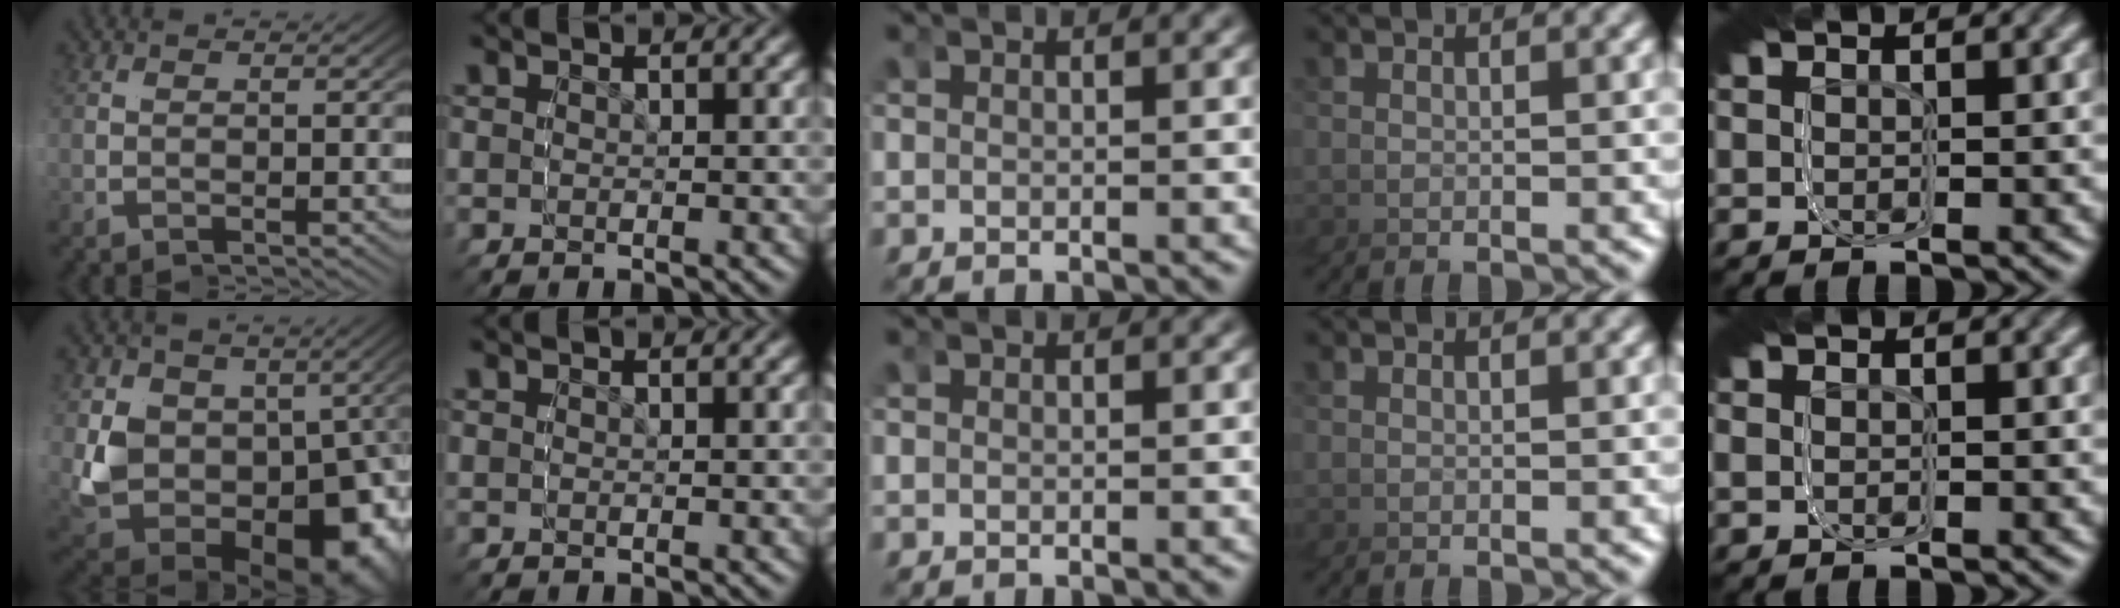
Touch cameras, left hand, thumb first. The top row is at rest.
{"thumb": {"total": 19.0, "force": [-0.5, 14.4, 12.4], "torque": [-0.221, -0.016, -0.026]}, "little": {"total": 0.7, "force": [-0.2, 0.6, 0.2], "torque": [0.000, -0.003, -0.003]}}